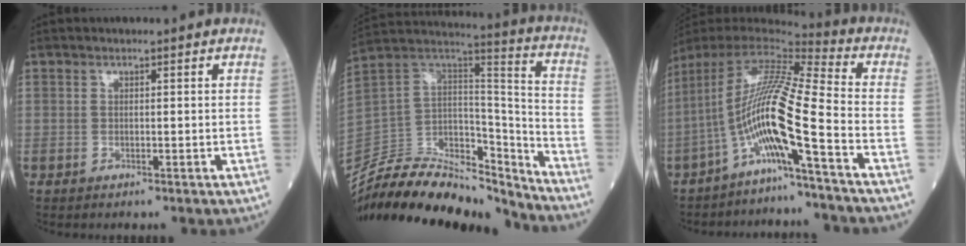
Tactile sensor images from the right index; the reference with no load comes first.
{"total": 26.6, "force": [-24.2, 6.0, 9.2], "torque": [-0.199, 0.010, -0.402]}
{"total": 13.5, "force": [-6.0, -1.3, 12.0], "torque": [-0.230, 0.014, -0.121]}